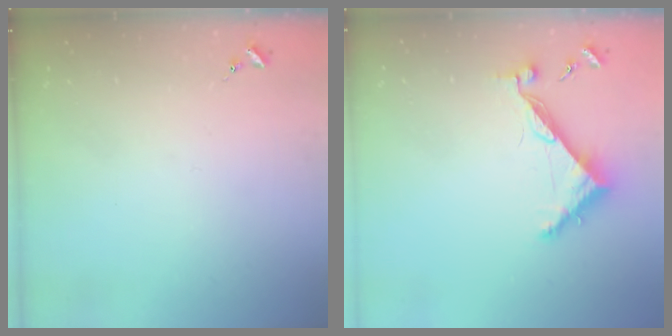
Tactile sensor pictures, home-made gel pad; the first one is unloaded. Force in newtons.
{"total": 7.3, "press": 7.3, "slide": 0.6}